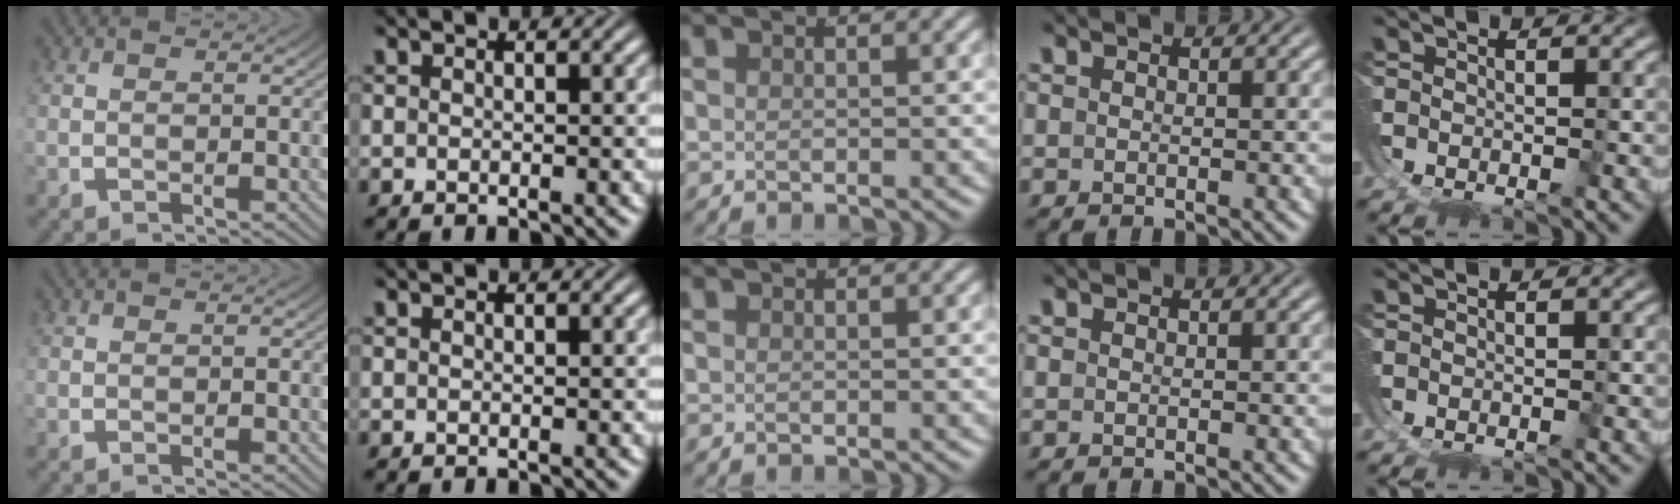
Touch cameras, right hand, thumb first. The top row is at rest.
{}